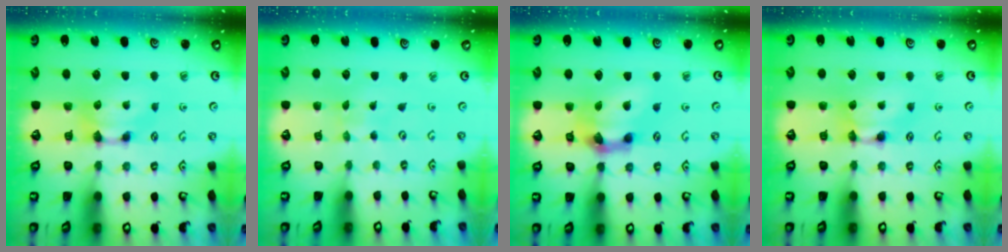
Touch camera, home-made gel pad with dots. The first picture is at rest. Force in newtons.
{"total": 5.4, "press": 5.4, "slide": 0.3}
{"total": 6.2, "press": 5.7, "slide": 2.6}
{"total": 1.5, "press": 1.5, "slide": 0.2}